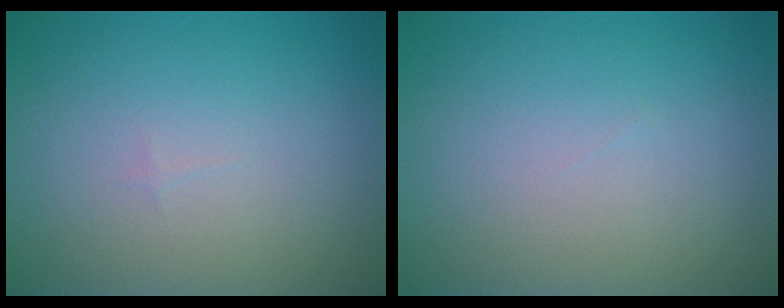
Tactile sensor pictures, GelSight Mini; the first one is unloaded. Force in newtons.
{"total": 0.0}